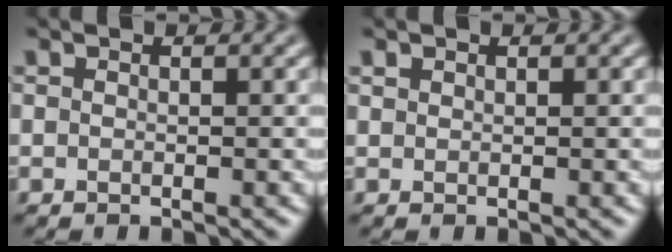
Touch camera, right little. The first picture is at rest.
{"total": 0.6, "force": [0.4, 0.3, 0.1], "torque": [-0.003, 0.000, 0.011]}